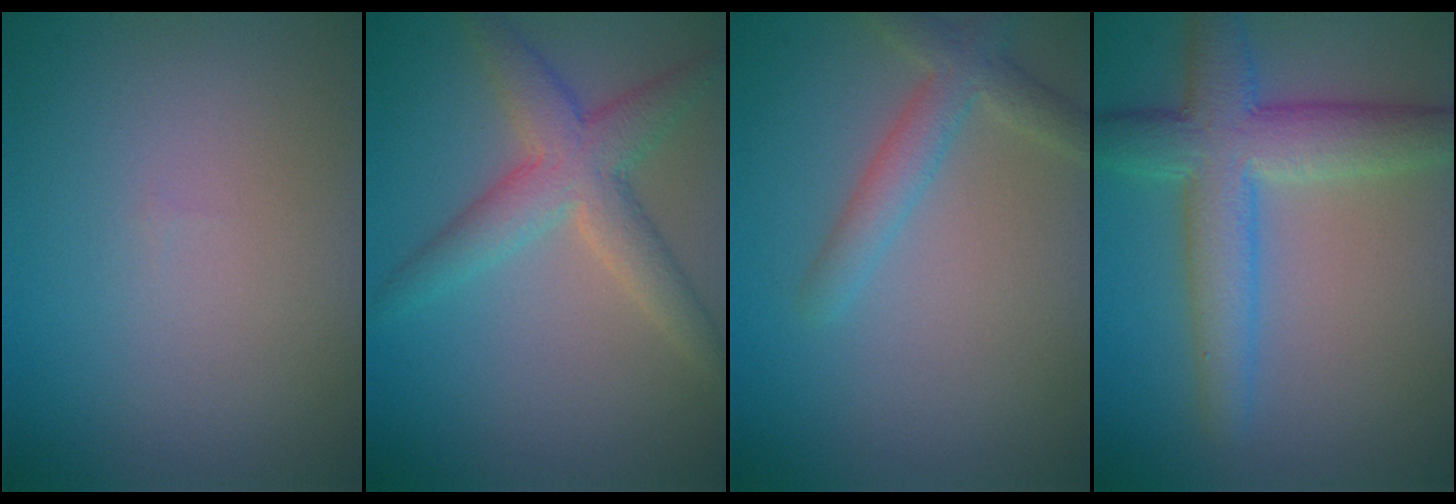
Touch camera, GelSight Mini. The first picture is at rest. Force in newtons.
{"total": 4.6, "press": 4.5, "slide": 0.1}
{"total": 2.8, "press": 2.8, "slide": 0.1}
{"total": 6.4, "press": 6.4, "slide": 0.1}